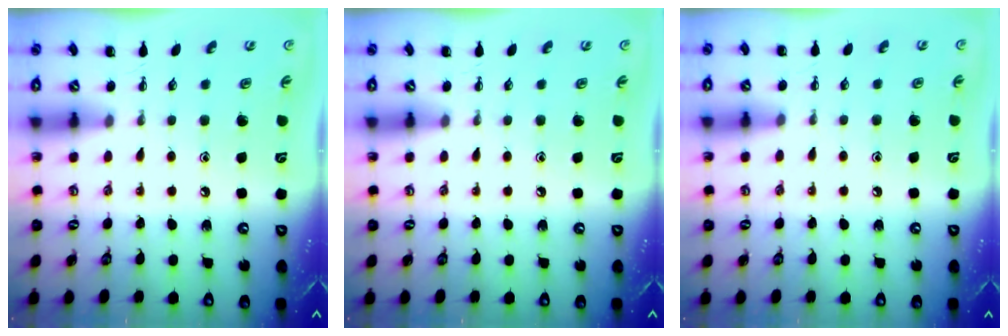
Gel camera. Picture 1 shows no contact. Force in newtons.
{"total": 0.0}
{"total": 4.8, "press": 4.6, "slide": 1.6}